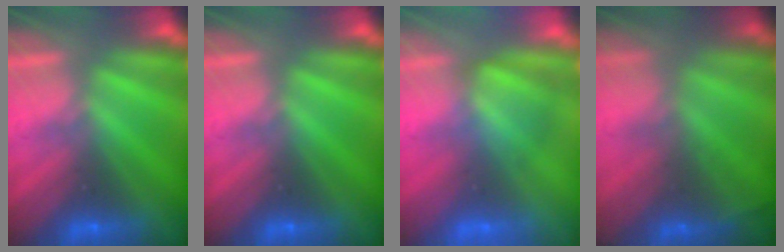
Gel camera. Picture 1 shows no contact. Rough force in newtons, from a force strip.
{"total": 0.0}
{"total": 3.5}
{"total": 7.2}